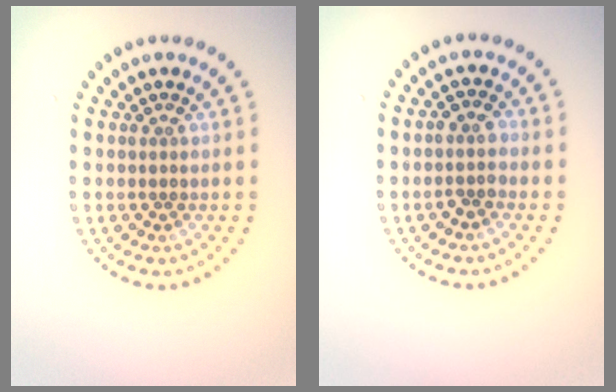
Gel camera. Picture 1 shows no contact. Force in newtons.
{"total": 1.7, "press": 1.5, "slide": 0.8}